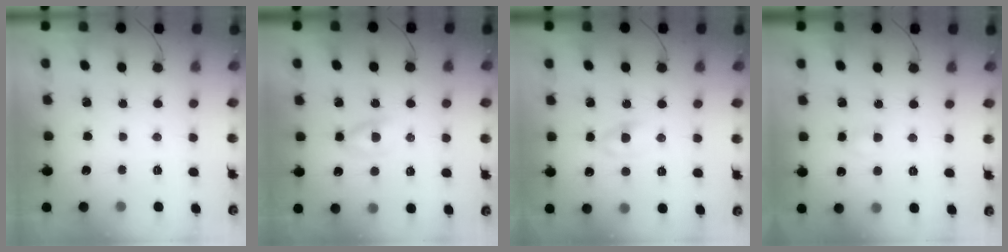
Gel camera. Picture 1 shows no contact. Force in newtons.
{"total": 2.6, "press": 2.4, "slide": 1.0}
{"total": 2.3, "press": 2.0, "slide": 1.1}
{"total": 2.7, "press": 2.4, "slide": 1.2}